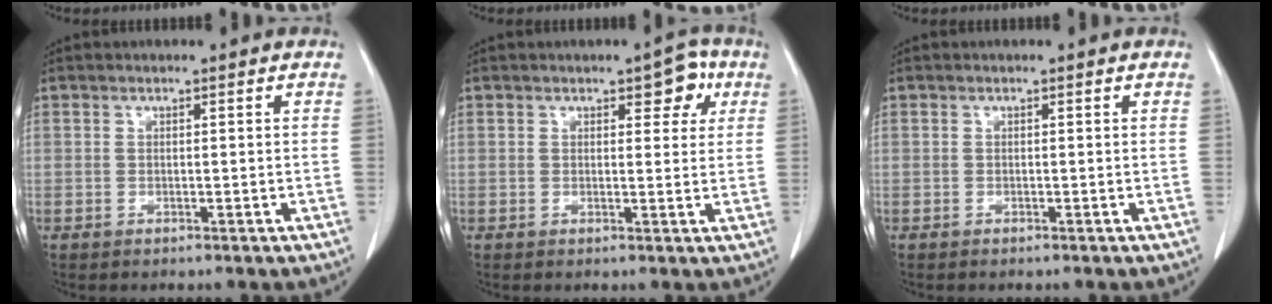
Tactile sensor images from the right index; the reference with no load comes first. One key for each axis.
{"total": 4.3, "fx": 2.1, "fy": 2.0, "fz": 3.1, "tx": -0.031, "ty": 0.009, "tz": 0.023}
{"total": 0.0}